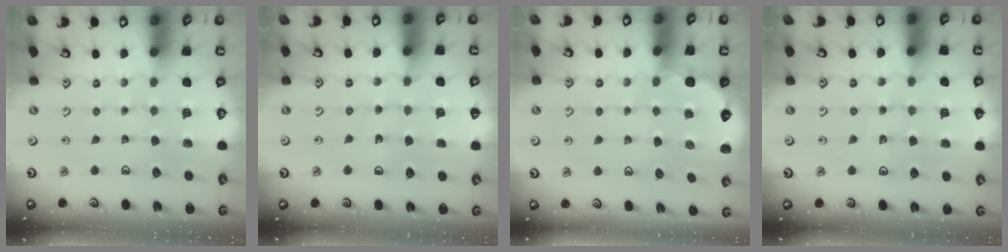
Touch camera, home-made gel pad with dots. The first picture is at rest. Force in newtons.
{"total": 4.0, "press": 3.1, "slide": 2.5}
{"total": 4.1, "press": 3.7, "slide": 1.8}
{"total": 3.6, "press": 3.1, "slide": 1.7}